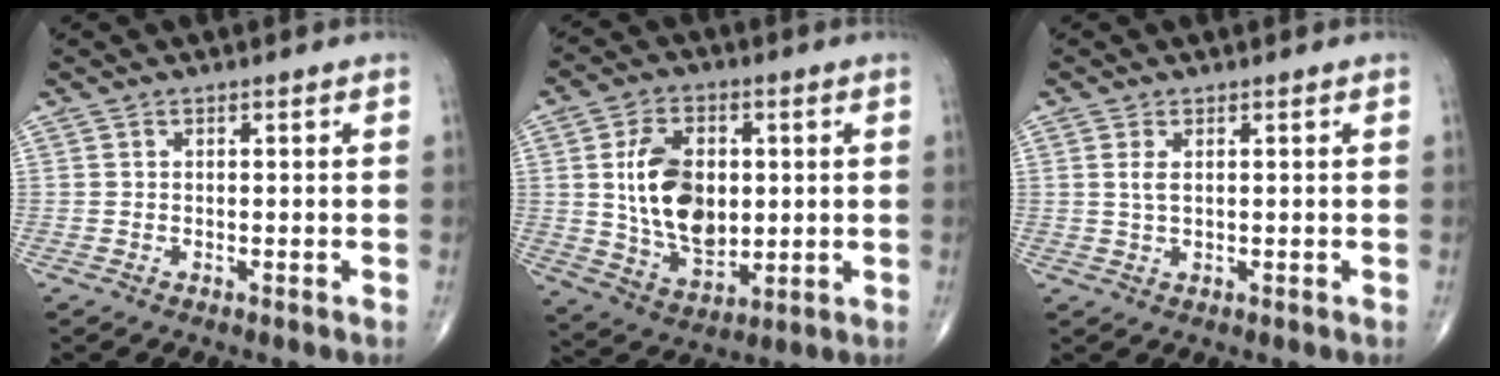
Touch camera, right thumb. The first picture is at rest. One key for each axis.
{"total": 15.2, "fx": 1.5, "fy": 9.7, "fz": 11.6, "tx": -0.176, "ty": -0.012, "tz": 0.035}
{"total": 2.1, "fx": 0.6, "fy": 0.9, "fz": 1.8, "tx": -0.041, "ty": 0.001, "tz": 0.017}